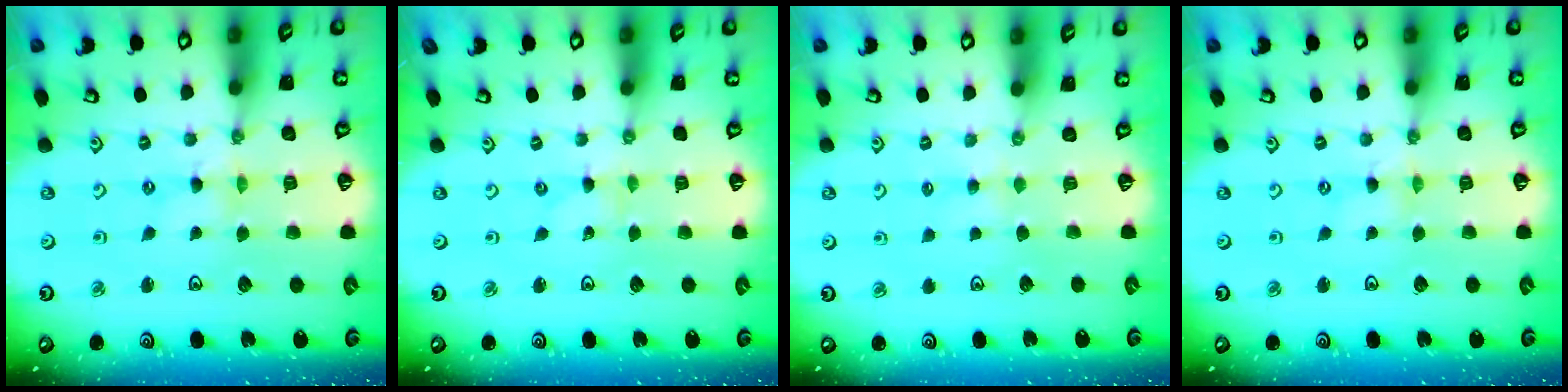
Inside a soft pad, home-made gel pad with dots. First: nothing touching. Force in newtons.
{"total": 0.0}
{"total": 2.3, "press": 2.2, "slide": 0.5}
{"total": 0.0}